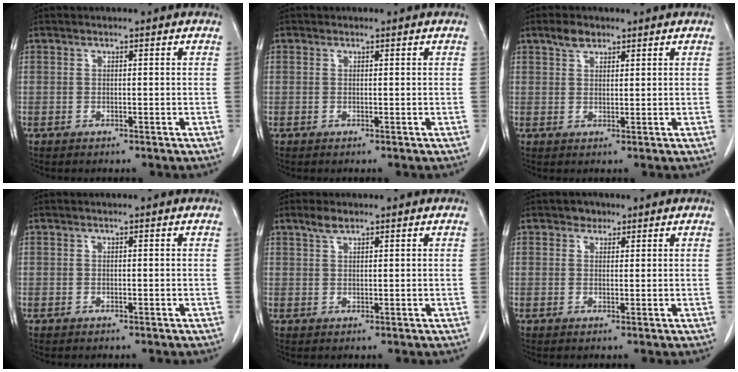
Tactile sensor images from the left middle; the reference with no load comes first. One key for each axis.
{"total": 0.0}
{"total": 2.6, "fx": 1.9, "fy": 1.3, "fz": 1.2, "tx": -0.025, "ty": 0.005, "tz": 0.035}
{"total": 0.0}
{"total": 2.0, "fx": 1.6, "fy": 0.6, "fz": 1.1, "tx": -0.026, "ty": 0.004, "tz": 0.031}
{"total": 1.7, "fx": 1.1, "fy": 1.3, "fz": 0.3, "tx": -0.002, "ty": 0.001, "tz": 0.014}